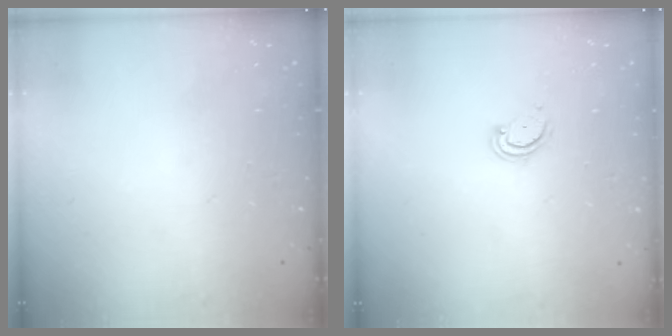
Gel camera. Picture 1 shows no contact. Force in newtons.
{"total": 2.6, "press": 2.6, "slide": 0.3}